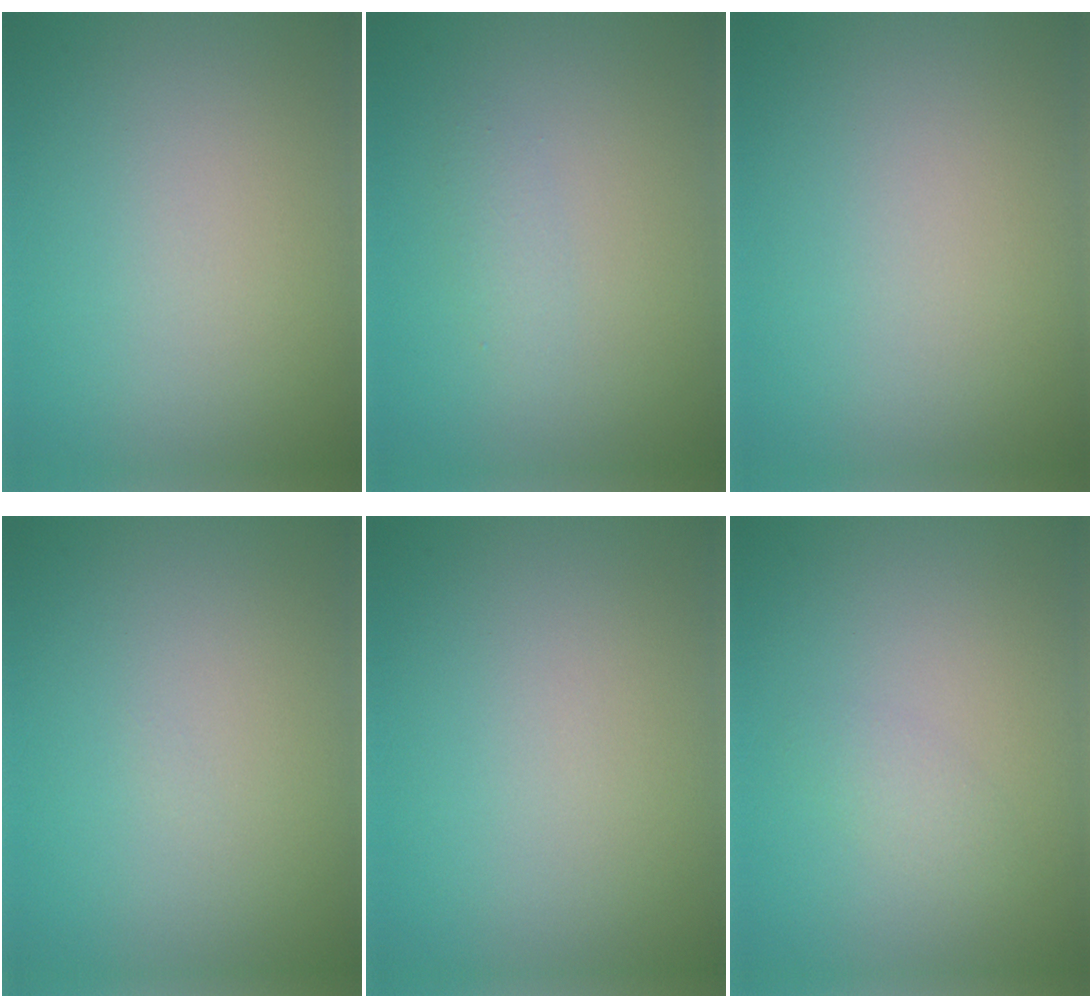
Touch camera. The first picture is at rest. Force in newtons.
{"total": 1.1, "press": 1.1, "slide": 0.1}
{"total": 0.0}
{"total": 0.0}
{"total": 0.0}
{"total": 1.1, "press": 1.1, "slide": 0.0}